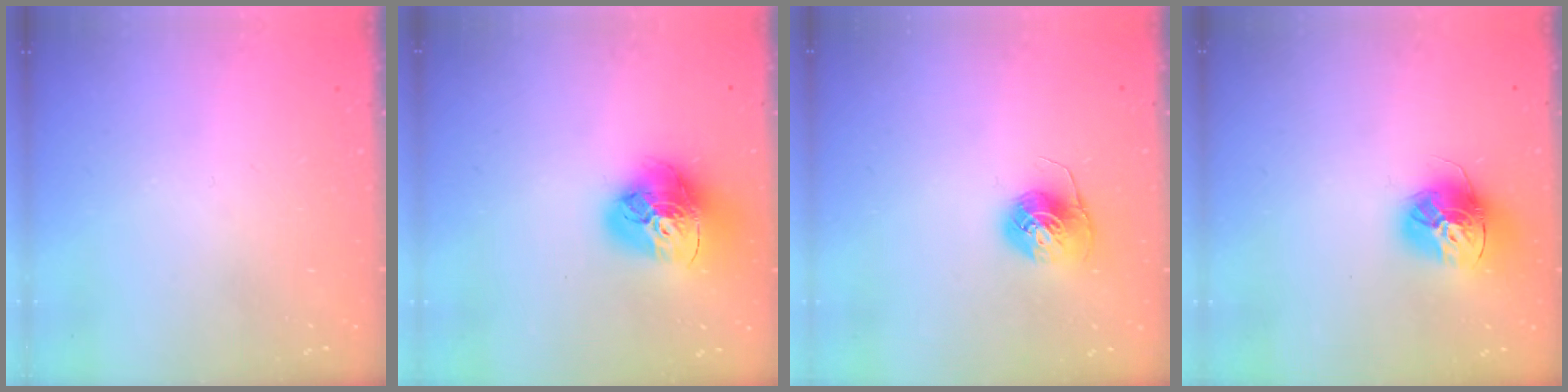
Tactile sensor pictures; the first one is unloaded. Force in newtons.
{"total": 18.4, "press": 18.3, "slide": 1.9}
{"total": 7.1, "press": 7.1, "slide": 0.5}
{"total": 15.6, "press": 15.5, "slide": 1.4}